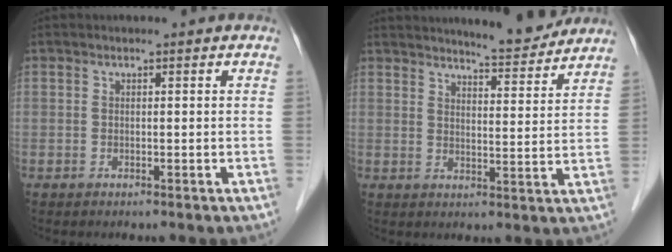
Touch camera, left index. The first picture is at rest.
{"total": 8.7, "force": [8.3, 0.4, 2.6], "torque": [-0.047, -0.009, 0.111]}